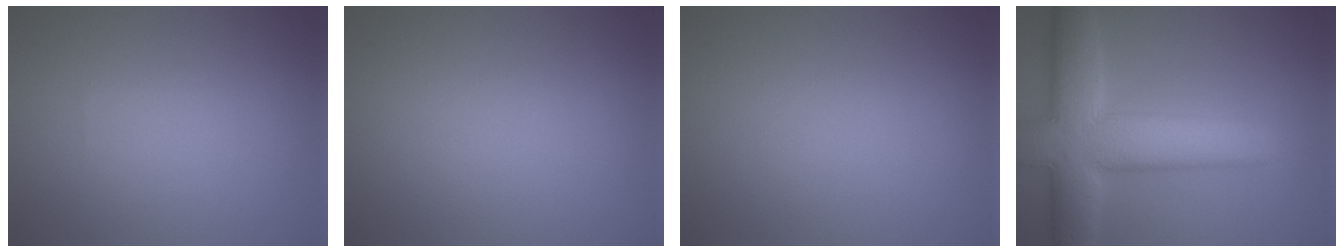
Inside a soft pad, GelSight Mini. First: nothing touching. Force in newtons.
{"total": 0.0}
{"total": 0.0}
{"total": 11.1, "press": 11.0, "slide": 0.6}